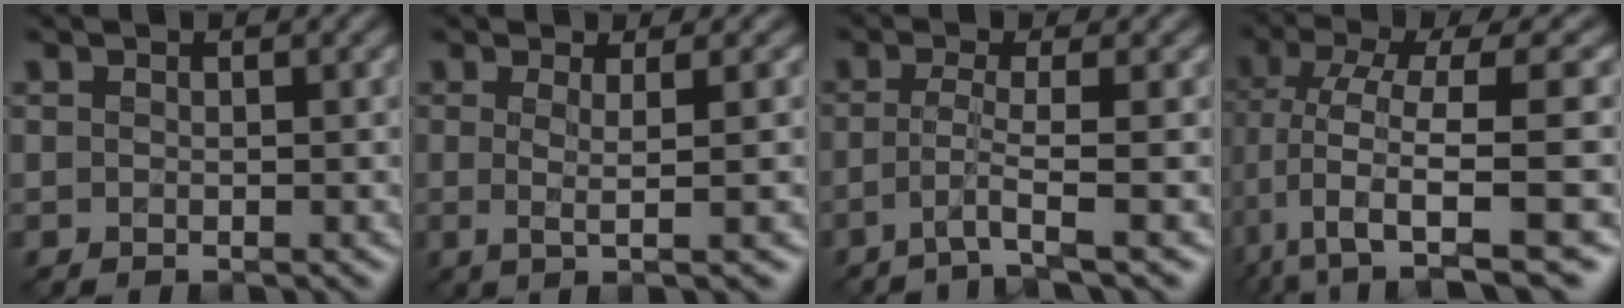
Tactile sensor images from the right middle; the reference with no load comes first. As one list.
[{"total": 3.4, "force": [0.2, 0.6, 3.4], "torque": [-0.058, -0.004, 0.001]}, {"total": 2.9, "force": [-1.0, 0.4, 2.7], "torque": [-0.045, -0.004, -0.033]}, {"total": 9.1, "force": [-2.8, 3.2, 8.1], "torque": [-0.153, 0.008, -0.054]}]